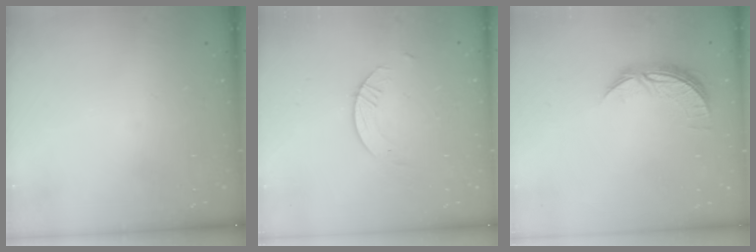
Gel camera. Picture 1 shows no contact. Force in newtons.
{"total": 4.9, "press": 4.8, "slide": 0.5}
{"total": 7.6, "press": 7.6, "slide": 0.1}